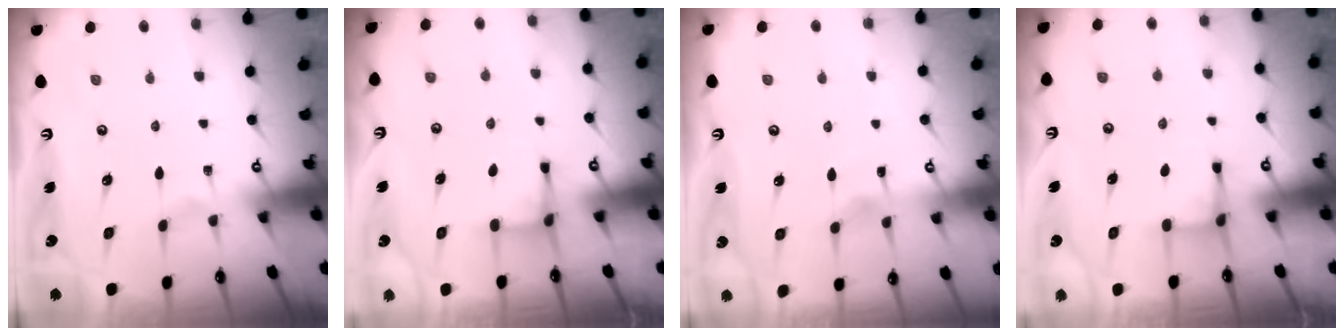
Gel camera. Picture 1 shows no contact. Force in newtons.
{"total": 2.9, "press": 2.9, "slide": 0.4}
{"total": 2.1, "press": 2.1, "slide": 0.2}
{"total": 2.9, "press": 2.9, "slide": 0.4}